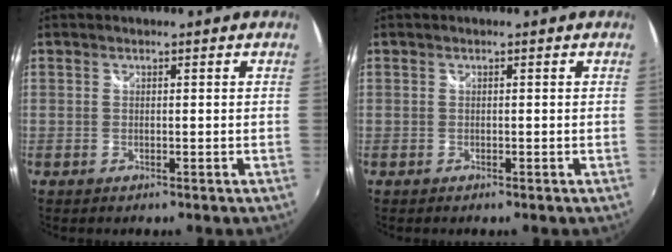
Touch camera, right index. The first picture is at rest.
{"total": 0.0}